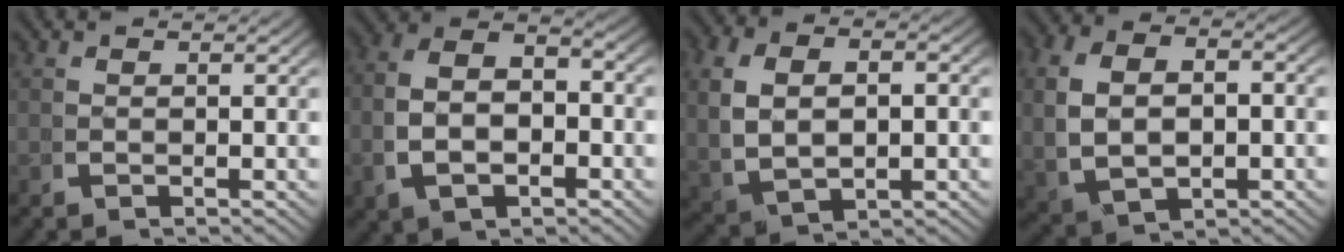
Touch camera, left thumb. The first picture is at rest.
{"total": 8.2, "force": [-0.4, 5.8, 5.9], "torque": [-0.111, -0.012, -0.004]}
{"total": 6.9, "force": [0.2, 4.7, 5.1], "torque": [-0.122, -0.020, 0.023]}
{"total": 7.5, "force": [-0.1, 5.3, 5.3], "torque": [-0.123, -0.020, 0.015]}